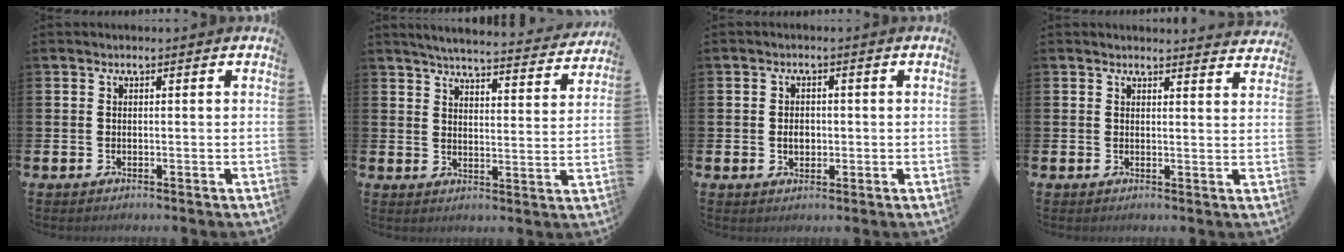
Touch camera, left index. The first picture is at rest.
{"total": 5.3, "force": [5.1, 0.3, 1.4], "torque": [-0.033, -0.043, 0.083]}
{"total": 2.3, "force": [-0.2, 1.7, 1.6], "torque": [-0.012, -0.001, -0.010]}
{"total": 2.3, "force": [2.3, 0.1, -0.1], "torque": [0.008, -0.016, 0.039]}